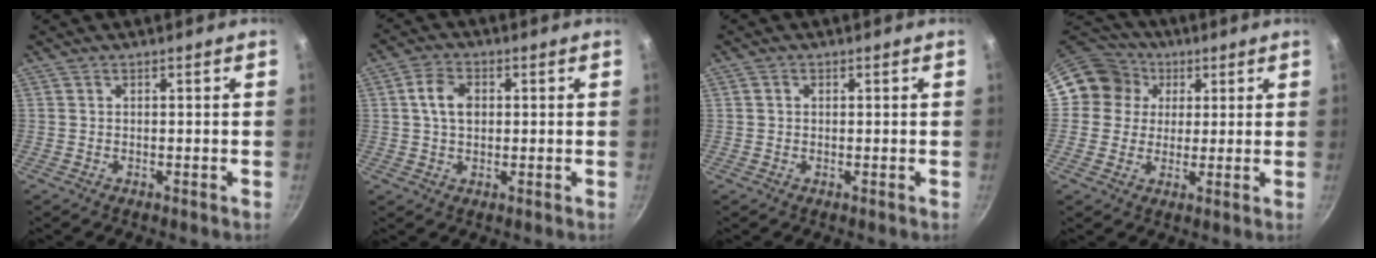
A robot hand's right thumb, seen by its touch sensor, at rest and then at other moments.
{"total": 5.8, "force": [0.9, 4.0, 4.1], "torque": [-0.064, 0.006, 0.010]}
{"total": 1.1, "force": [0.2, 0.9, 0.5], "torque": [-0.007, 0.005, 0.003]}
{"total": 10.7, "force": [2.9, 10.0, 2.7], "torque": [-0.015, 0.015, 0.032]}